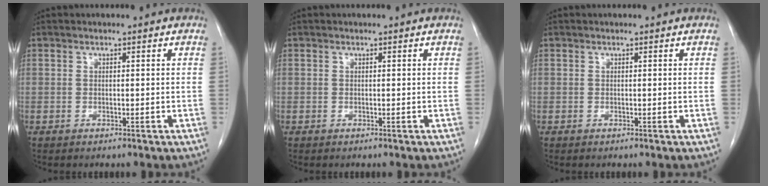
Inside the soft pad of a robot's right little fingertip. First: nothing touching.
{"total": 0.0}
{"total": 0.0}